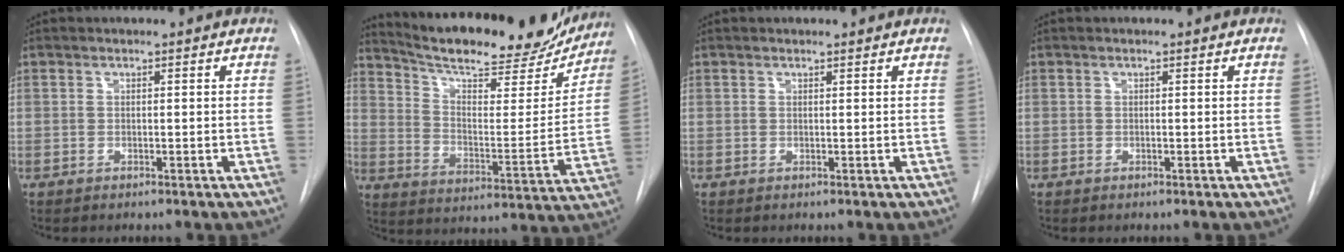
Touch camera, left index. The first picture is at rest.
{"total": 24.7, "force": [21.8, 5.3, 10.3], "torque": [-0.161, -0.027, 0.301]}
{"total": 1.2, "force": [1.2, 0.2, 0.2], "torque": [-0.009, 0.011, 0.016]}
{"total": 0.0}